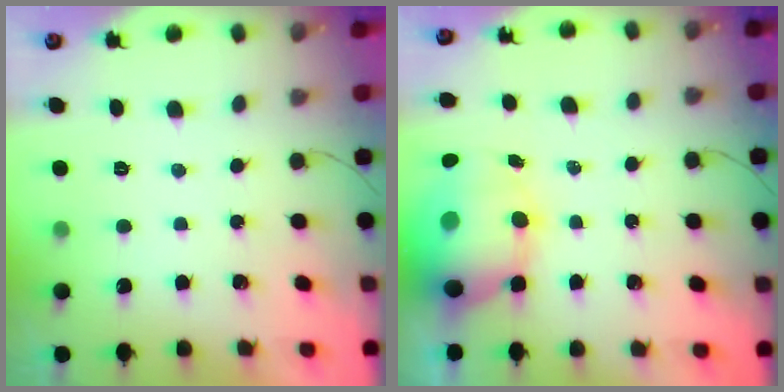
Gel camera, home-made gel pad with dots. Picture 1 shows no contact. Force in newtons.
{"total": 11.5, "press": 11.1, "slide": 3.1}